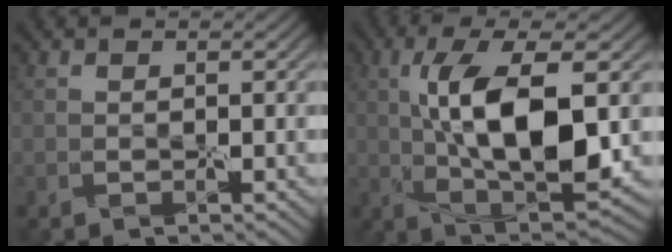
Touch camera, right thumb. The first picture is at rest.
{"total": 10.8, "force": [1.6, 4.1, 9.9], "torque": [-0.173, 0.007, 0.030]}